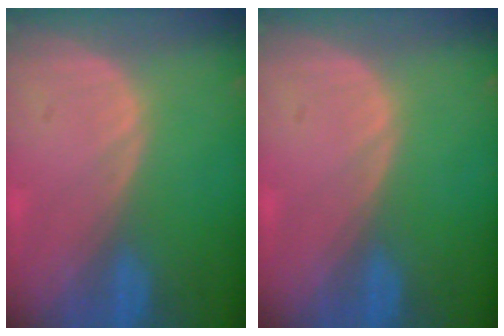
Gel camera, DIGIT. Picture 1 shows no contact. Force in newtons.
{"total": 0.0}